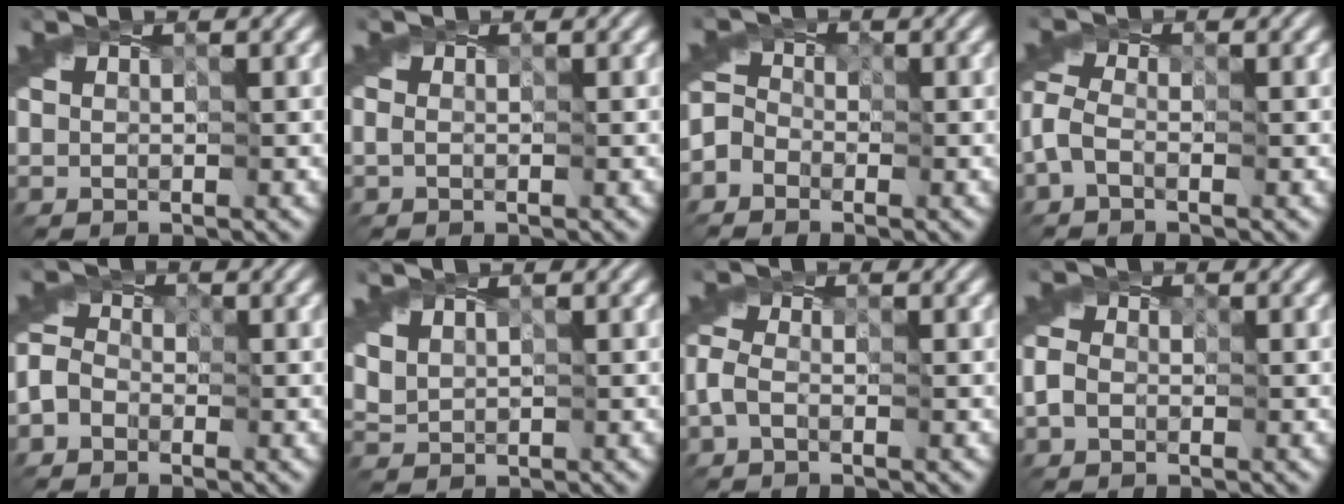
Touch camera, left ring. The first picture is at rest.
{"total": 0.0}
{"total": 2.6, "force": [-1.9, 1.7, 0.6], "torque": [-0.013, 0.005, -0.040]}
{"total": 2.1, "force": [-1.3, 1.0, 1.3], "torque": [-0.039, 0.003, -0.038]}
{"total": 2.6, "force": [-1.6, 1.8, 0.9], "torque": [-0.022, 0.007, -0.041]}
{"total": 1.5, "force": [1.3, 0.6, 0.2], "torque": [-0.007, 0.002, 0.034]}
{"total": 1.5, "force": [-0.9, 0.7, 0.9], "torque": [-0.031, 0.002, -0.027]}
{"total": 1.3, "force": [-0.8, 1.0, 0.4], "torque": [-0.009, 0.006, -0.020]}